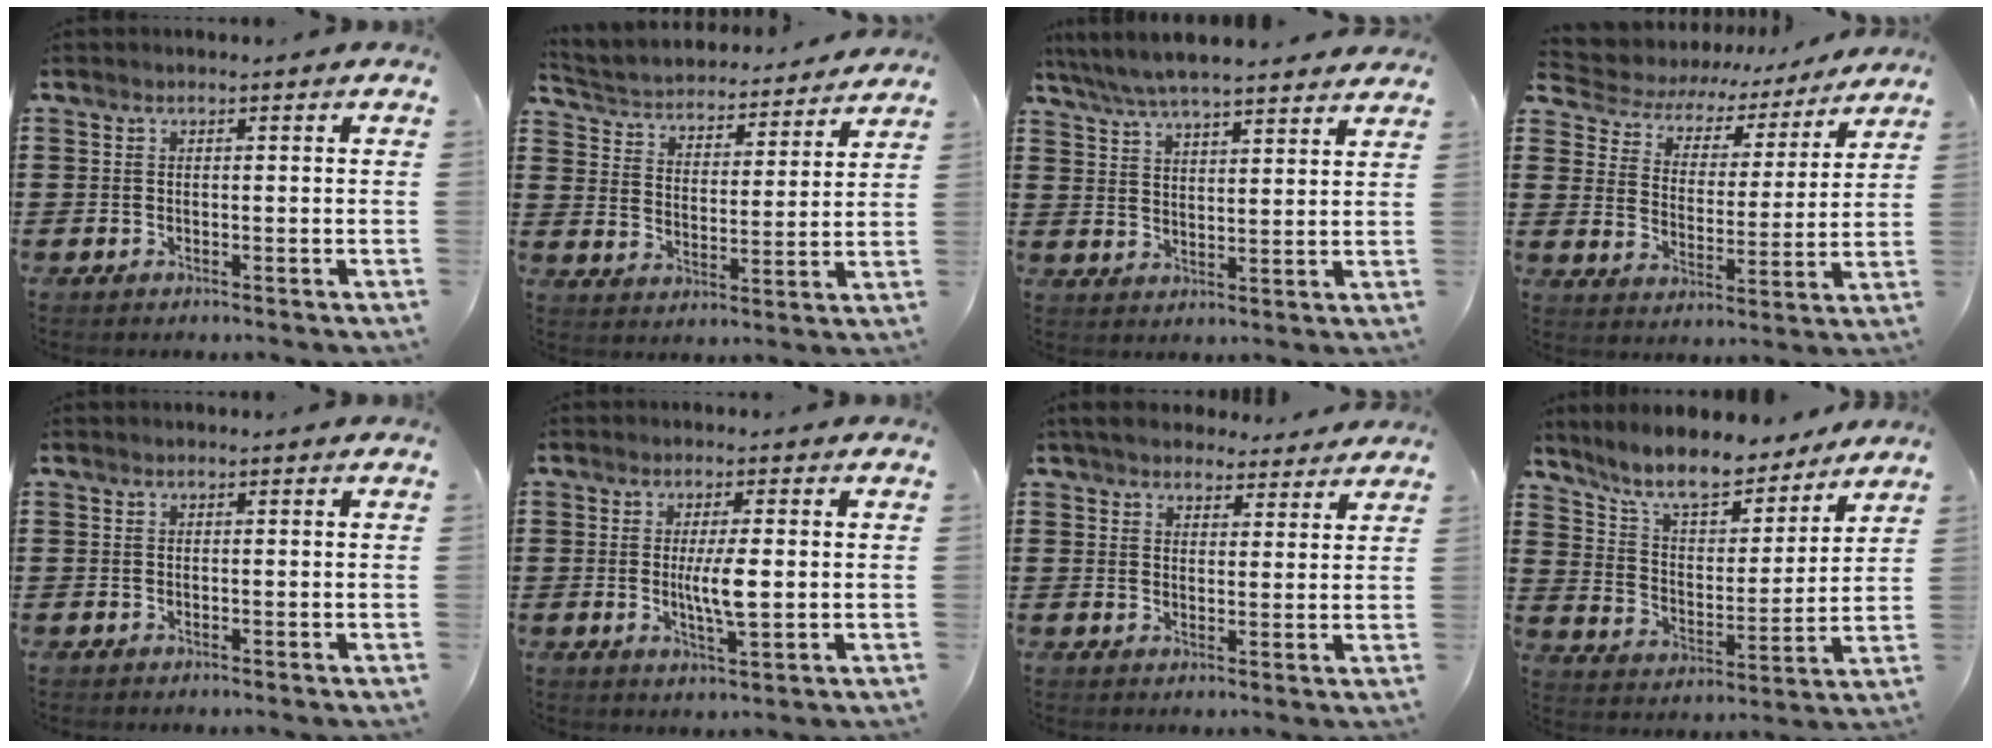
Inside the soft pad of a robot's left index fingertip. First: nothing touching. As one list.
[{"total": 3.3, "force": [3.2, 0.5, 0.0], "torque": [-0.022, -0.031, 0.048]}, {"total": 5.7, "force": [5.4, 0.5, 1.9], "torque": [-0.056, -0.021, 0.095]}, {"total": 4.2, "force": [3.8, 1.8, 0.5], "torque": [-0.038, -0.027, 0.058]}, {"total": 0.0}, {"total": 5.2, "force": [0.0, 1.0, 5.1], "torque": [-0.099, -0.005, -0.004]}, {"total": 4.5, "force": [4.1, 1.3, 1.0], "torque": [-0.033, -0.007, 0.077]}, {"total": 9.2, "force": [8.3, 1.4, 3.9], "torque": [-0.107, -0.046, 0.146]}]